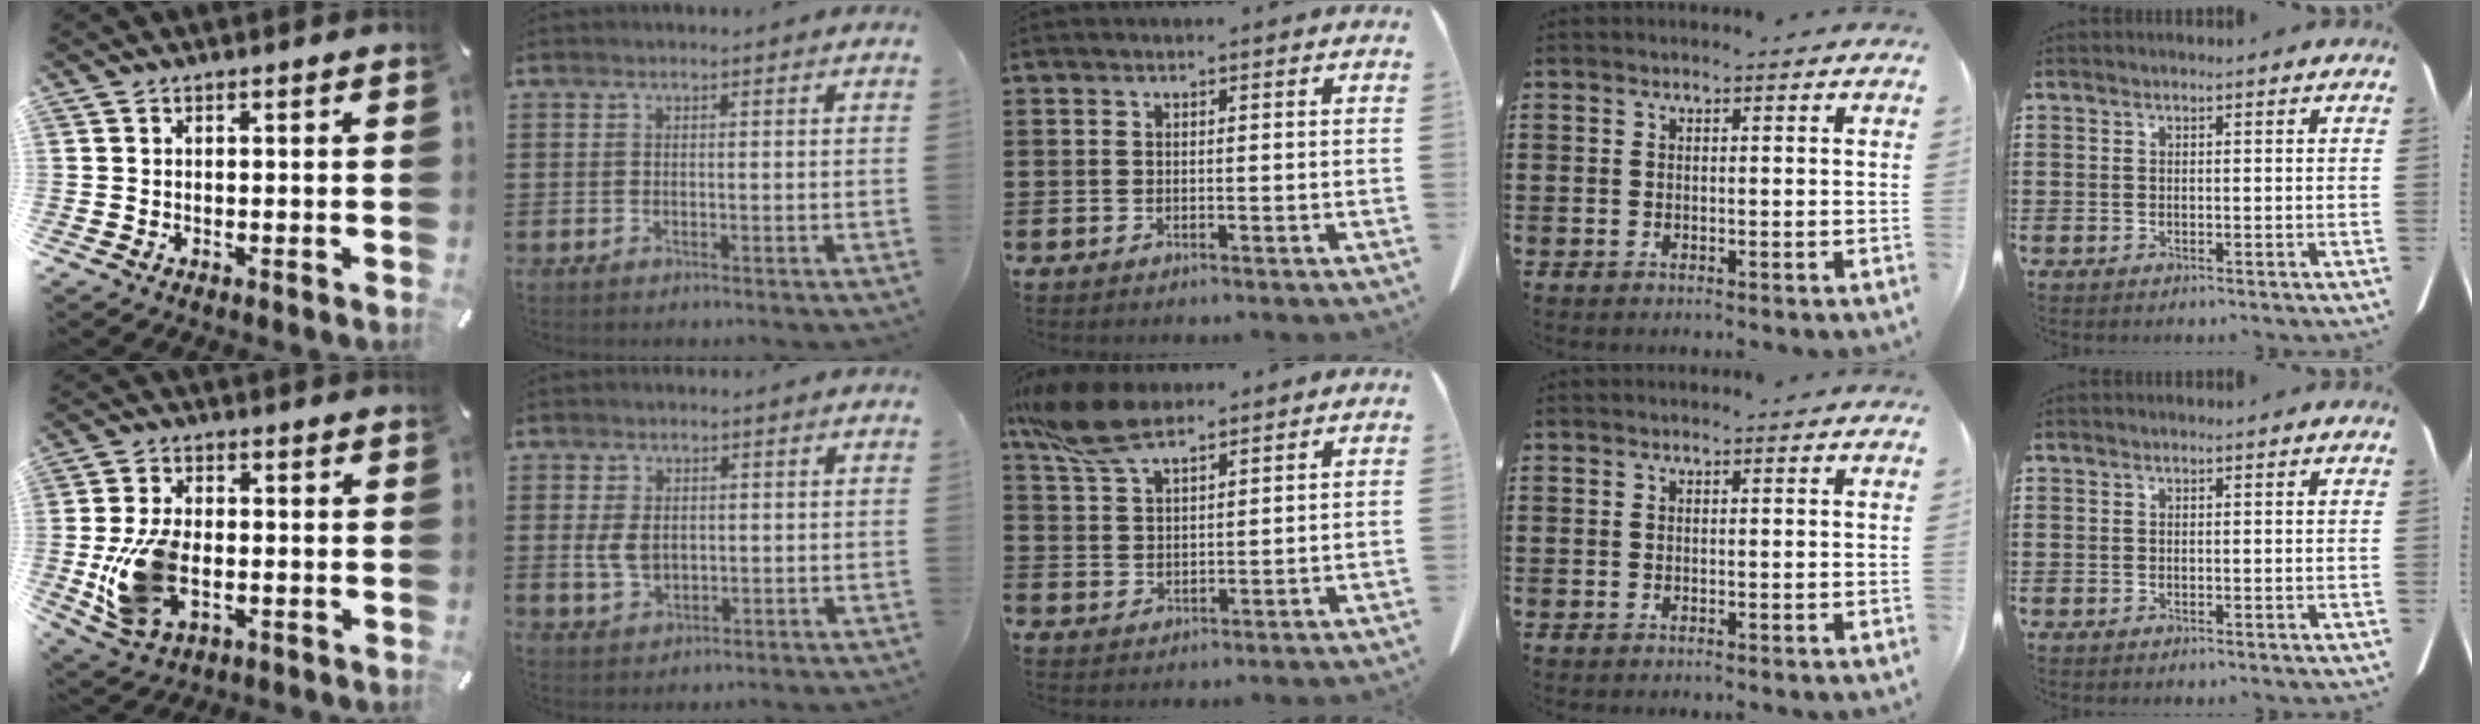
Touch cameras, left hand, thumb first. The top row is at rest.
{"thumb": {"total": 12.7, "force": [-2.5, 7.9, 9.7], "torque": [-0.212, -0.002, -0.038]}, "index": {"total": 3.8, "force": [0.3, 2.6, 2.8], "torque": [-0.073, 0.002, 0.000]}, "middle": {"total": 9.0, "force": [6.5, 2.9, 5.5], "torque": [-0.137, -0.009, 0.119]}}